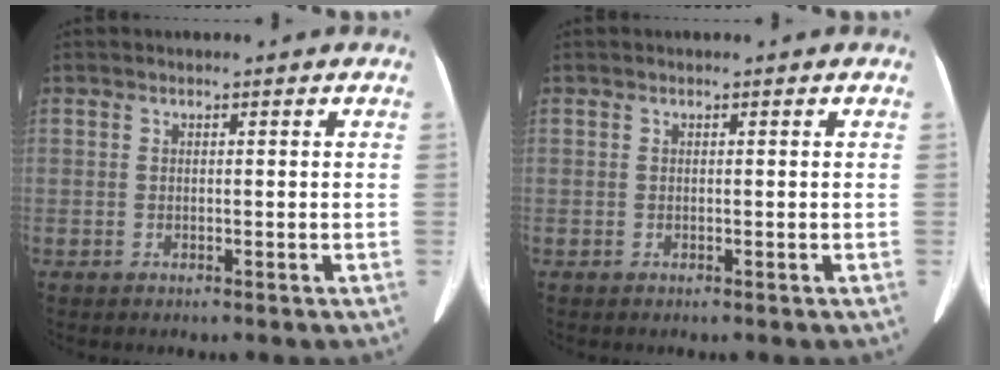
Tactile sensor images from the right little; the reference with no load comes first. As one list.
[{"total": 0.0}]